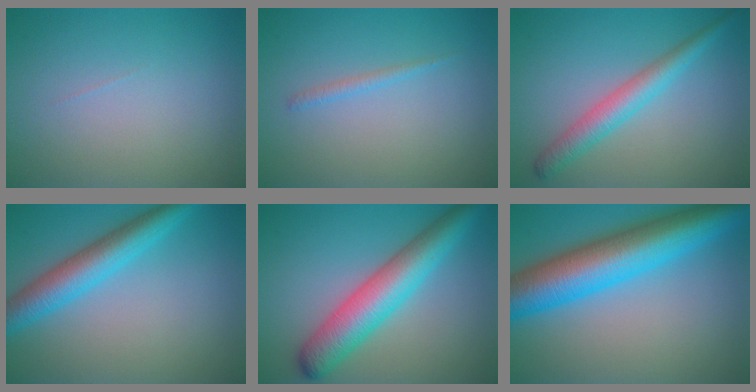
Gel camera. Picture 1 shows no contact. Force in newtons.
{"total": 0.9, "press": 0.9, "slide": 0.1}
{"total": 3.3, "press": 3.3, "slide": 0.1}
{"total": 5.3, "press": 5.3, "slide": 0.1}
{"total": 7.0, "press": 7.0, "slide": 0.2}
{"total": 11.2, "press": 11.2, "slide": 0.2}